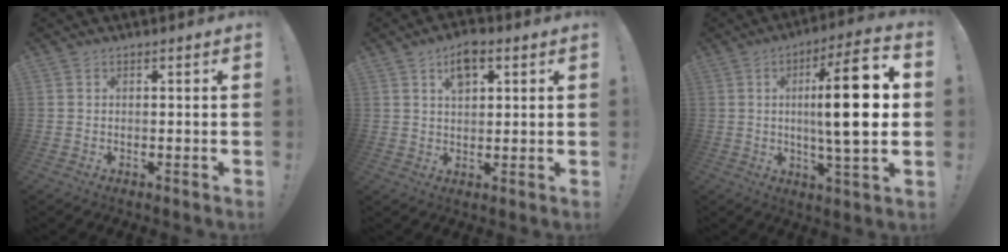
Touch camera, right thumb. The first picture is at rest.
{"total": 6.6, "force": [2.9, 3.7, 4.5], "torque": [-0.071, -0.001, 0.051]}
{"total": 19.4, "force": [1.4, 3.3, 19.0], "torque": [-0.307, -0.008, 0.005]}